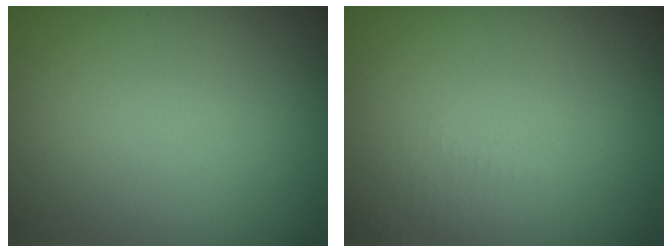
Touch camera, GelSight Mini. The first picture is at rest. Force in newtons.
{"total": 1.0, "press": 0.9, "slide": 0.3}